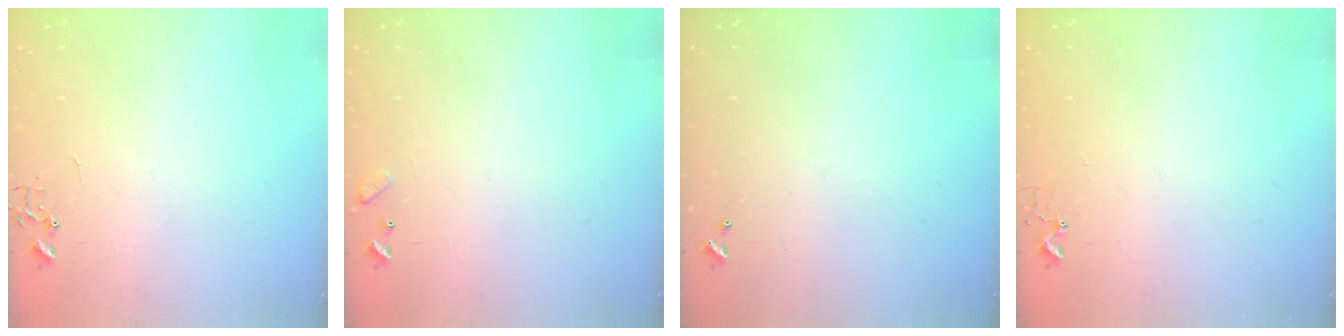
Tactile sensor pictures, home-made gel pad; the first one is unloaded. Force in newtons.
{"total": 6.4, "press": 6.4, "slide": 0.5}
{"total": 0.0}
{"total": 2.7, "press": 2.7, "slide": 0.2}